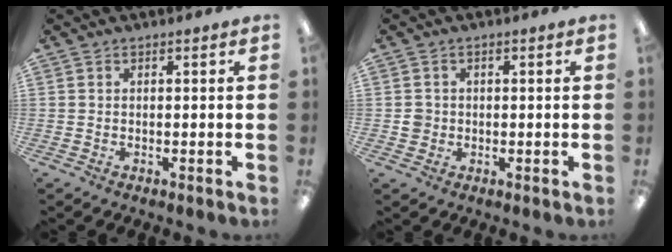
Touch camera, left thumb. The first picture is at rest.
{"total": 2.4, "force": [-0.2, 2.3, 0.6], "torque": [-0.003, 0.001, -0.007]}